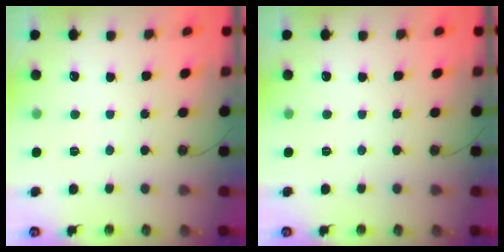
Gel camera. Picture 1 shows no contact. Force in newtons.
{"total": 0.0}